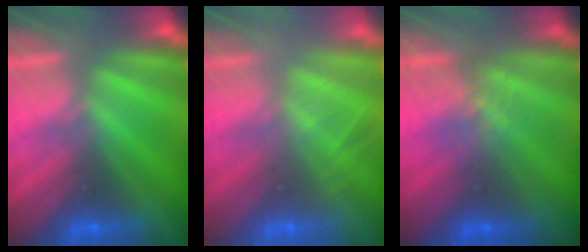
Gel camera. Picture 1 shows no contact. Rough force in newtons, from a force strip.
{"total": 2.0}
{"total": 4.7}